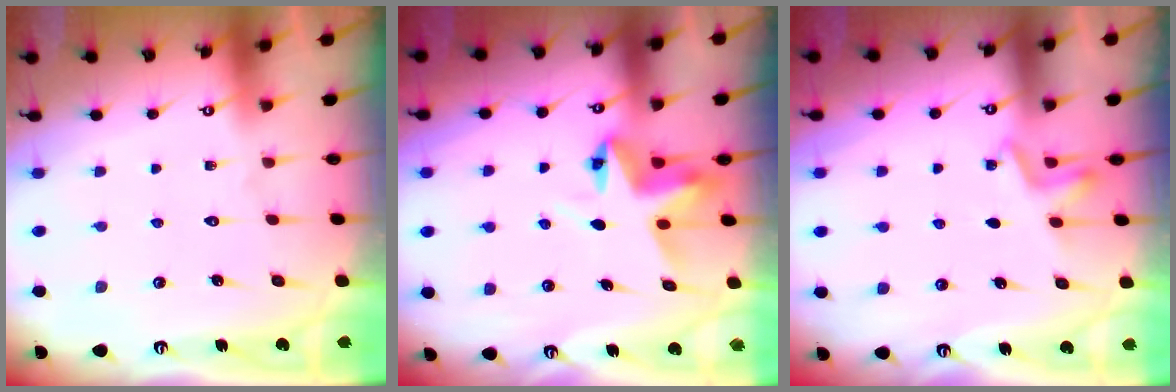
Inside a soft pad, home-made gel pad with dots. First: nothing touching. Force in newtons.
{"total": 5.5, "press": 5.5, "slide": 0.1}
{"total": 2.8, "press": 2.4, "slide": 1.4}